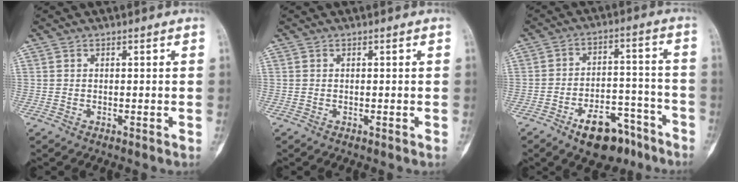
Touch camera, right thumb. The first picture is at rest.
{"total": 0.0}
{"total": 12.7, "force": [-8.4, 6.4, 7.0], "torque": [-0.080, 0.073, -0.126]}